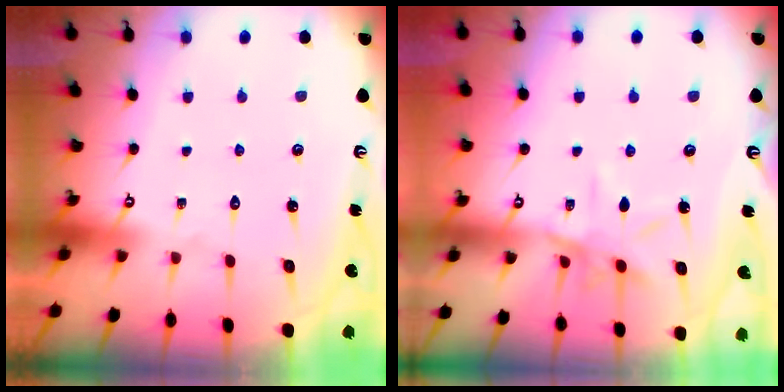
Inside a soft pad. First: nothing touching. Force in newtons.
{"total": 9.5, "press": 9.4, "slide": 0.8}